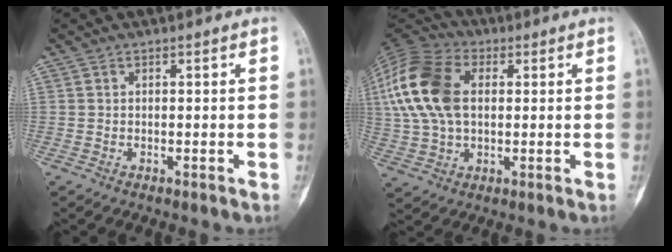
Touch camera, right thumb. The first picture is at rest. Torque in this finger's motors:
{"motor_torque": [-0.43, 2.67, 0.94, -0.50, 0.51]}